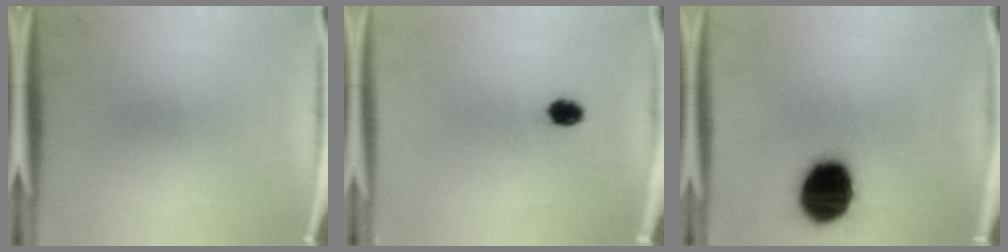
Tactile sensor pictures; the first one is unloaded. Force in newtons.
{"total": 2.9}
{"total": 20.1}